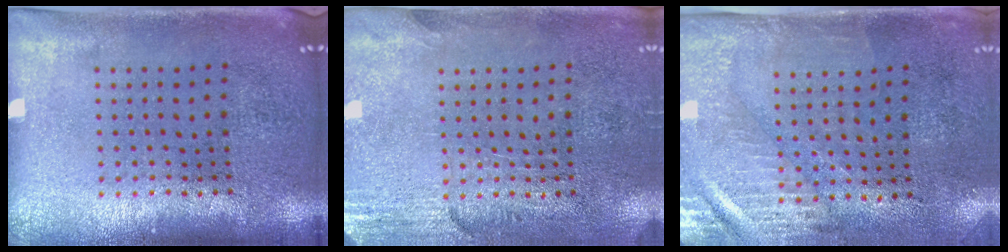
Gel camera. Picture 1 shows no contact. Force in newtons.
{"total": 2.8, "press": 2.5, "slide": 1.4}
{"total": 3.0, "press": 2.5, "slide": 1.6}